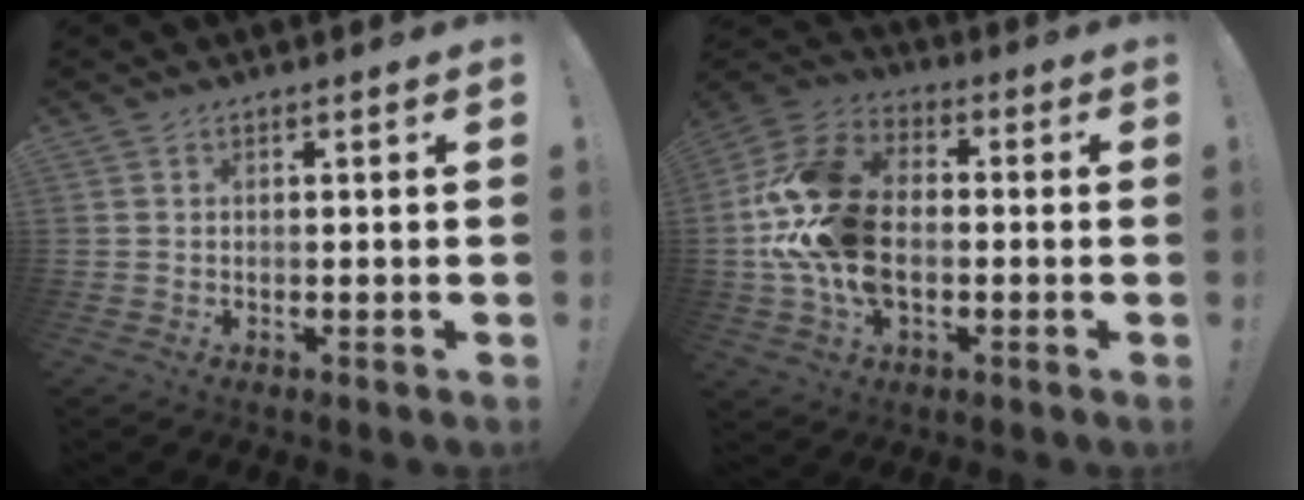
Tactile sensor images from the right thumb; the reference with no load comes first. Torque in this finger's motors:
{"motor_torque": [2.41, 2.33, 1.97, -0.32, 0.56]}